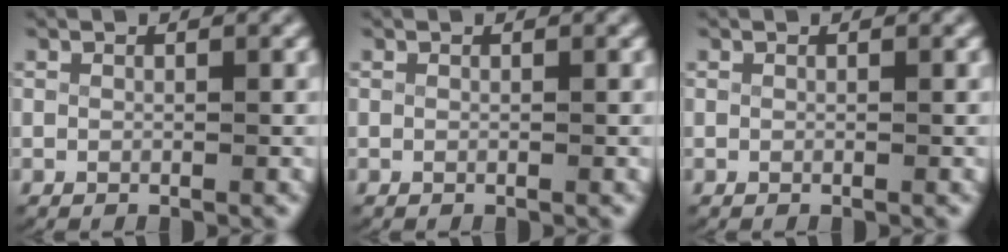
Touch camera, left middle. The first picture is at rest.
{"total": 0.0}
{"total": 0.0}